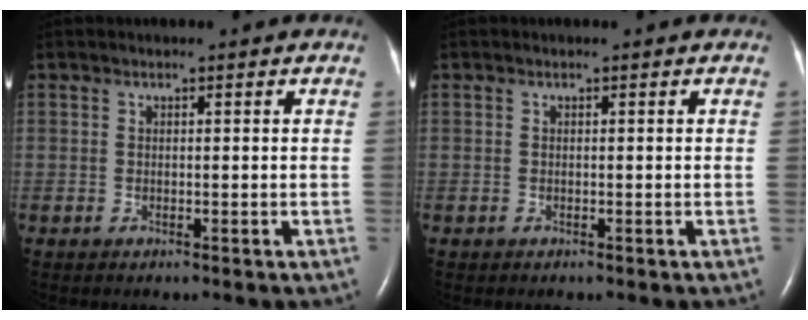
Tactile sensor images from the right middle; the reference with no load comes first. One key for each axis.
{"total": 0.0}